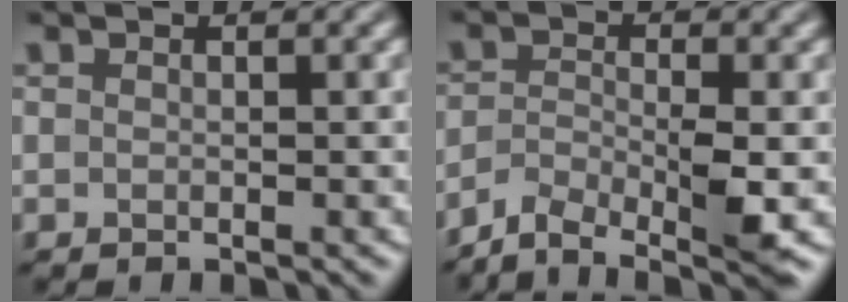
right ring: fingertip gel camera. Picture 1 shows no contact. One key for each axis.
{"total": 5.3, "fx": -3.7, "fy": 1.3, "fz": 3.6, "tx": -0.065, "ty": -0.004, "tz": -0.071}